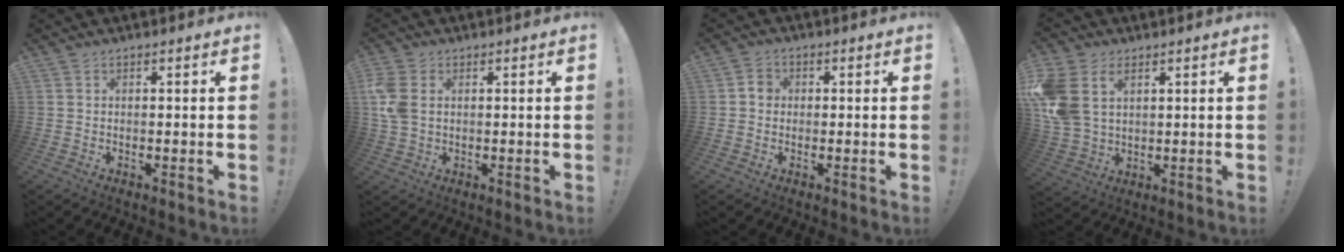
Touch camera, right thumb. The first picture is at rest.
{"total": 6.7, "force": [1.5, 4.8, 4.5], "torque": [-0.106, -0.003, 0.028]}
{"total": 3.1, "force": [-0.3, 2.7, 1.5], "torque": [-0.021, 0.010, -0.007]}
{"total": 10.8, "force": [4.4, 7.5, 6.4], "torque": [-0.141, -0.015, 0.087]}